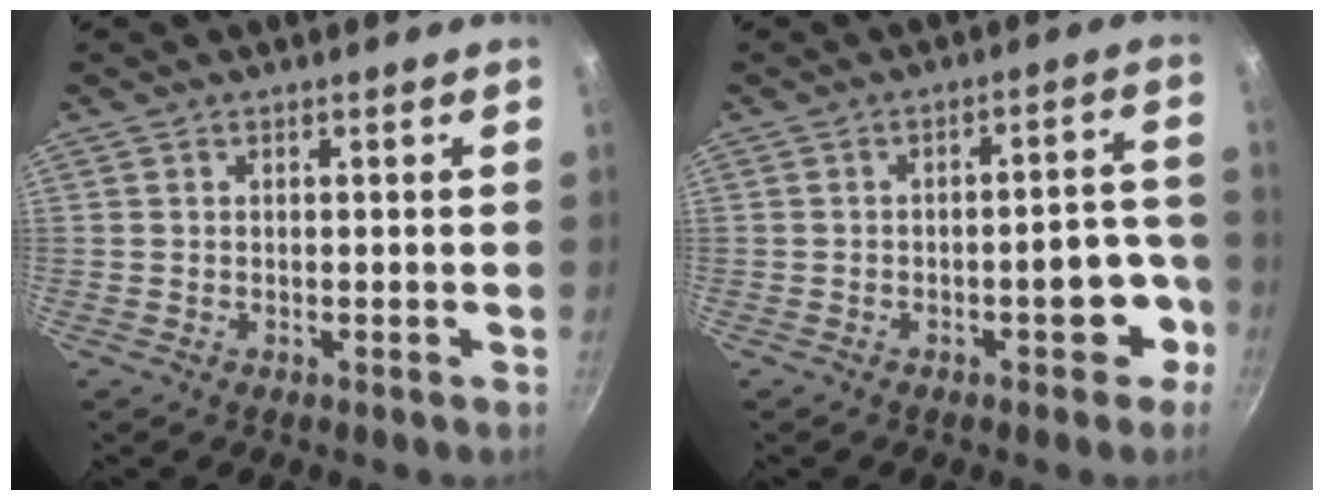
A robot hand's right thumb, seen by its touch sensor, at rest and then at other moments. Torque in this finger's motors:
{"motor_torque": [1.02, 0.88, 1.11, -0.31, 0.23]}